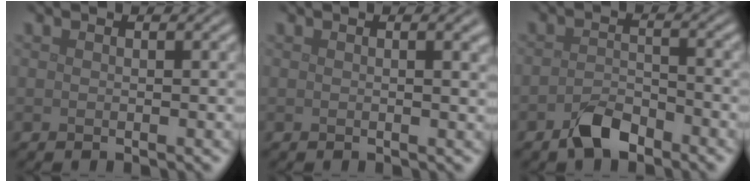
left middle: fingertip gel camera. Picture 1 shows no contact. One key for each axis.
{"total": 2.0, "fx": 0.5, "fy": 0.6, "fz": 1.9, "tx": -0.017, "ty": 0.003, "tz": 0.006}
{"total": 3.3, "fx": -2.4, "fy": 1.5, "fz": 1.7, "tx": -0.033, "ty": 0.003, "tz": -0.049}